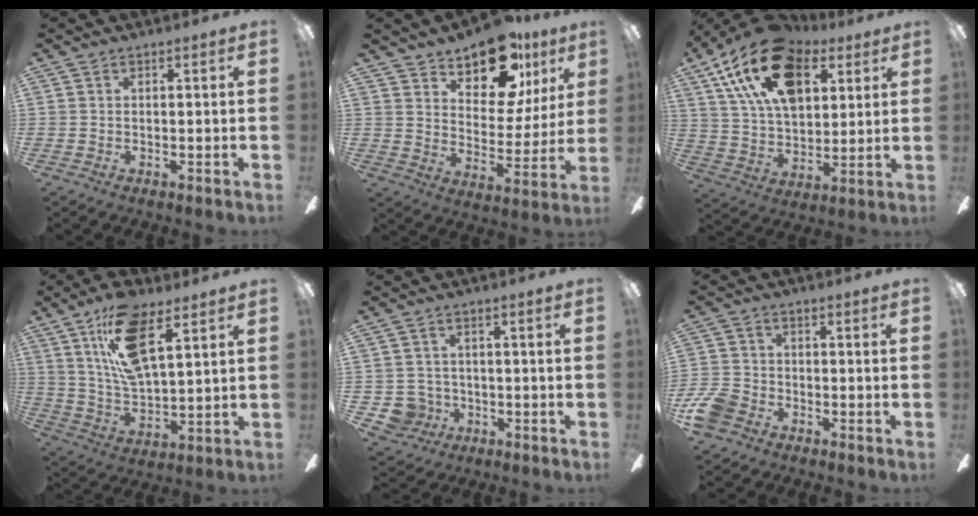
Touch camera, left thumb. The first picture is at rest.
{"total": 16.6, "force": [12.2, 7.9, 8.0], "torque": [-0.121, -0.071, 0.214]}
{"total": 22.4, "force": [11.3, 13.4, 14.0], "torque": [-0.248, -0.033, 0.200]}
{"total": 16.9, "force": [9.2, 7.3, 12.1], "torque": [-0.230, -0.015, 0.161]}
{"total": 5.5, "force": [-1.0, 5.3, 1.0], "torque": [-0.039, 0.006, -0.018]}
{"total": 7.2, "force": [-4.1, 5.0, 3.1], "torque": [-0.075, 0.025, -0.079]}